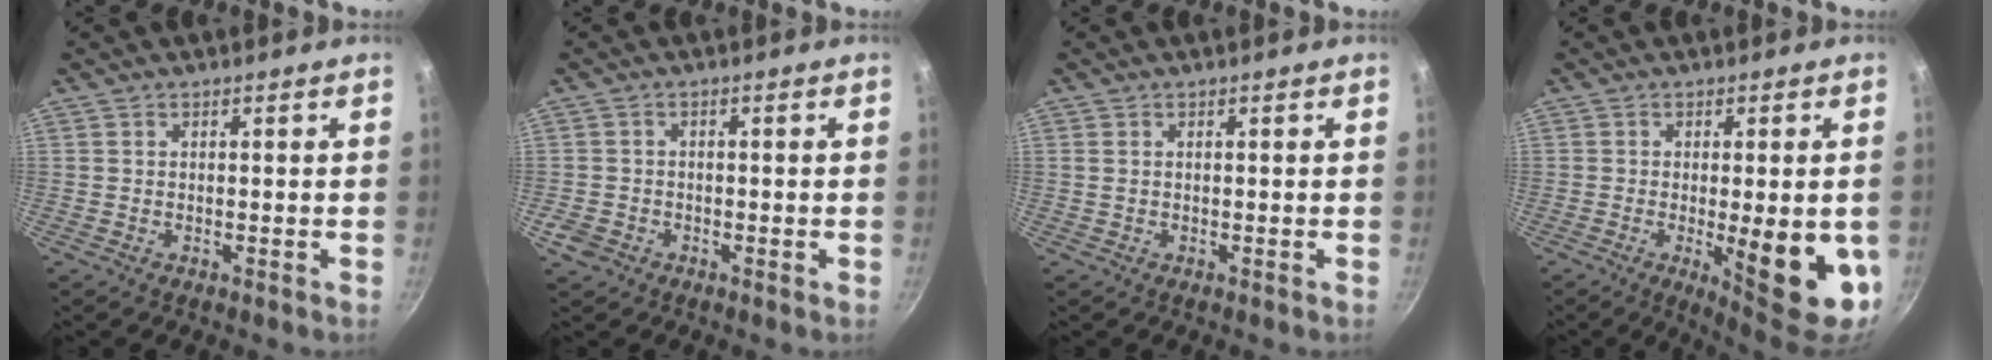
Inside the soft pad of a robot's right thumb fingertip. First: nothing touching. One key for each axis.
{"total": 2.7, "fx": -1.3, "fy": 2.2, "fz": 0.9, "tx": -0.010, "ty": 0.006, "tz": -0.025}
{"total": 0.6, "fx": 0.2, "fy": 0.4, "fz": 0.5, "tx": -0.012, "ty": 0.004, "tz": 0.007}
{"total": 15.2, "fx": -3.3, "fy": 4.7, "fz": 14.0, "tx": -0.148, "ty": -0.021, "tz": -0.027}